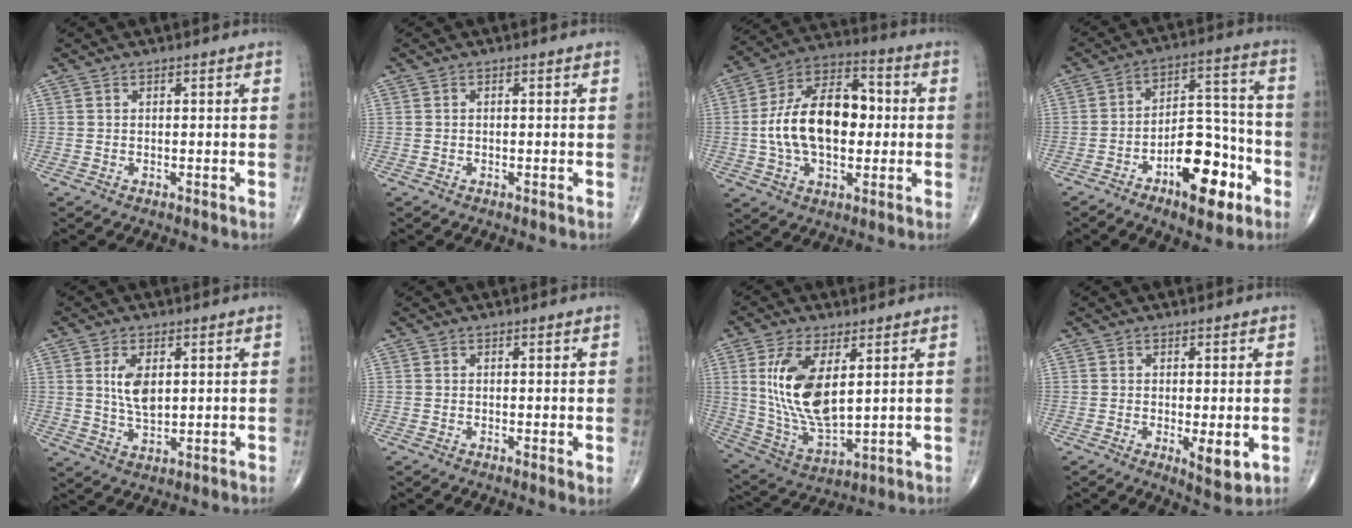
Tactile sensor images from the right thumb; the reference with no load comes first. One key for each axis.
{"total": 0.0}
{"total": 18.1, "fx": 0.0, "fy": 10.6, "fz": 14.6, "tx": -0.241, "ty": 0.031, "tz": -0.005}
{"total": 15.2, "fx": -7.0, "fy": 7.2, "fz": 11.5, "tx": -0.143, "ty": 0.055, "tz": -0.105}
{"total": 6.6, "fx": 1.6, "fy": 3.4, "fz": 5.4, "tx": -0.094, "ty": -0.010, "tz": 0.035}
{"total": 1.2, "fx": 0.0, "fy": 0.3, "fz": 1.2, "tx": -0.021, "ty": -0.006, "tz": -0.002}
{"total": 15.0, "fx": 3.7, "fy": 6.9, "fz": 12.8, "tx": -0.251, "ty": -0.023, "tz": 0.087}
{"total": 5.0, "fx": -1.0, "fy": 1.6, "fz": 4.6, "tx": -0.071, "ty": -0.016, "tz": -0.013}